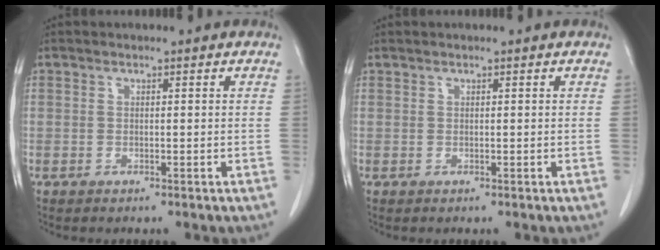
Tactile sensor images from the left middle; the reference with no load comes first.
{"total": 0.0}